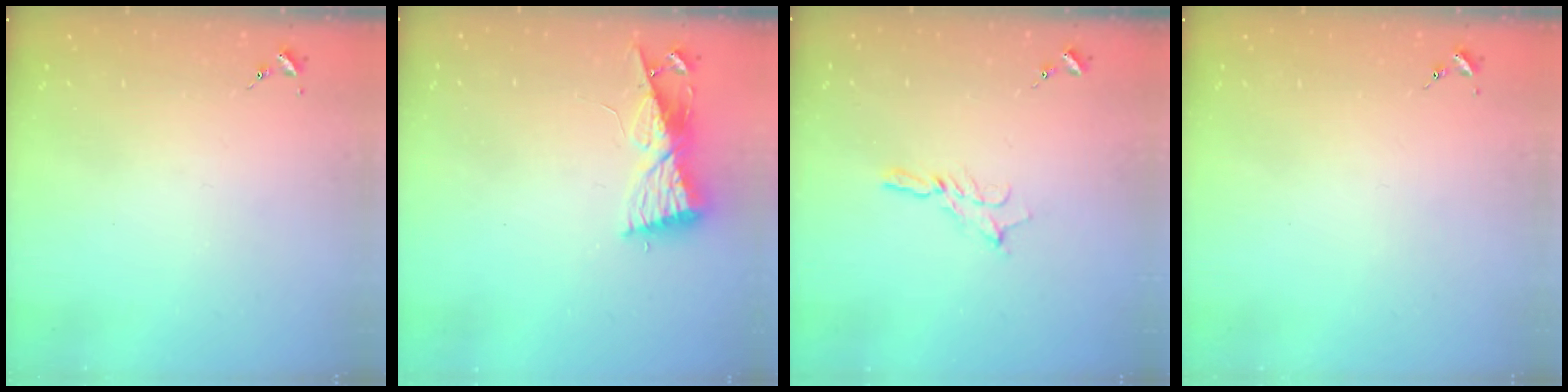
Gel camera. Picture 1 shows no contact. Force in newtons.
{"total": 8.5, "press": 8.5, "slide": 0.8}
{"total": 5.6, "press": 5.6, "slide": 0.3}
{"total": 0.0}